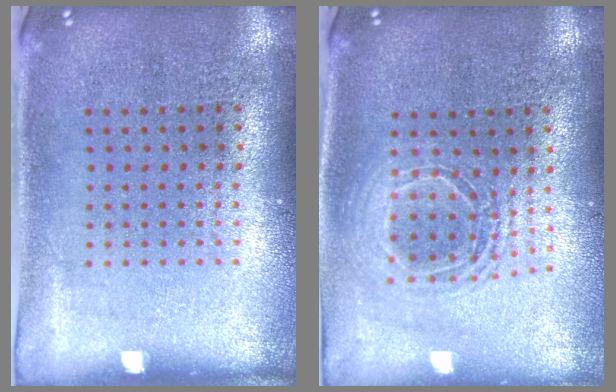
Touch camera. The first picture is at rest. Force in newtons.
{"total": 1.5, "press": 1.3, "slide": 0.8}